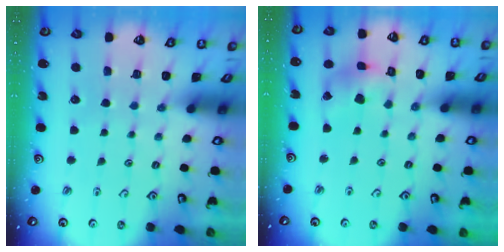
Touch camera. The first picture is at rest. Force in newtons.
{"total": 6.9, "press": 6.9, "slide": 0.8}